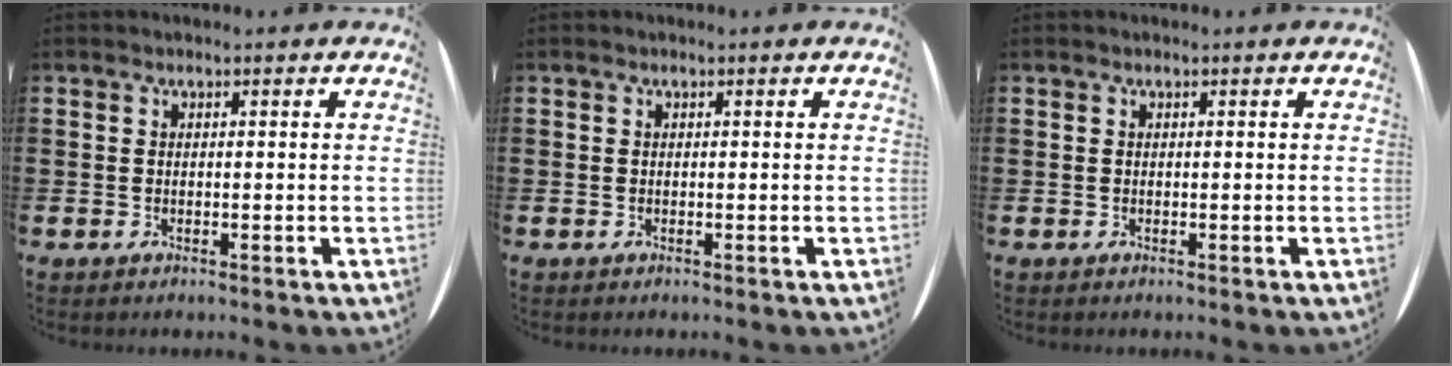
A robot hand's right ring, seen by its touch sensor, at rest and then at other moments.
{"total": 0.0}
{"total": 0.0}